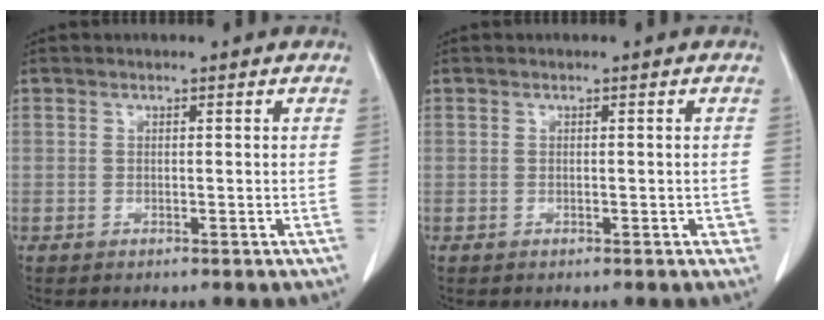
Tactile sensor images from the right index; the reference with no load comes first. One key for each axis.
{"total": 1.1, "fx": -0.3, "fy": 0.6, "fz": 0.8, "tx": -0.006, "ty": 0.002, "tz": -0.002}